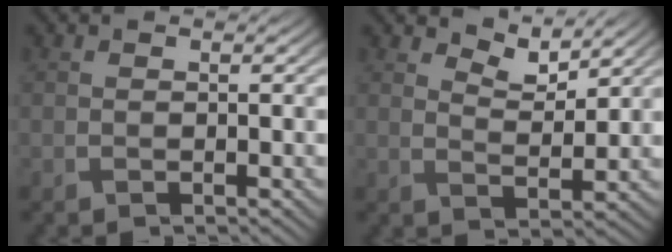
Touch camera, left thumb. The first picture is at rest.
{"total": 3.9, "force": [3.3, 1.3, 1.8], "torque": [-0.039, -0.008, 0.062]}